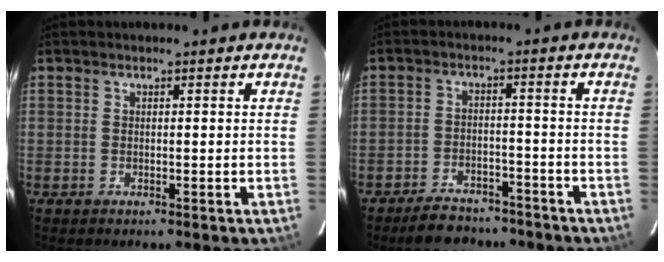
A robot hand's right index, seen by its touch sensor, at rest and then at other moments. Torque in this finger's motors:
{"motor_torque": [0.99, -1.15, 0.11, 0.03]}